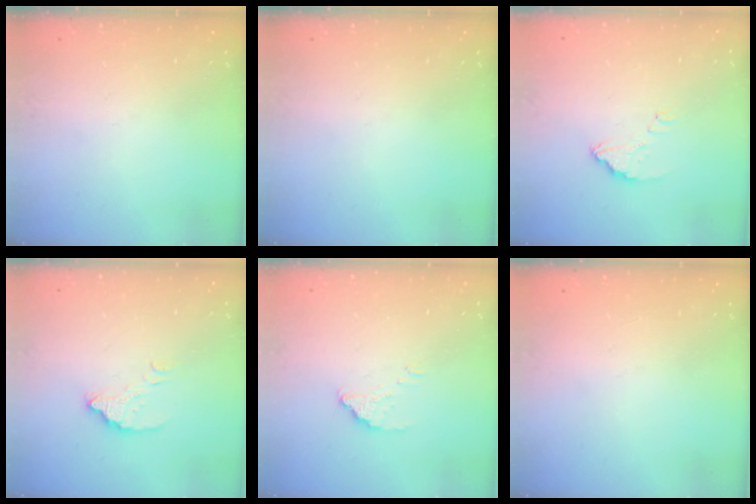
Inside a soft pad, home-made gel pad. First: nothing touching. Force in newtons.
{"total": 0.0}
{"total": 3.4, "press": 3.4, "slide": 0.3}
{"total": 4.1, "press": 4.1, "slide": 0.1}
{"total": 2.0, "press": 2.0, "slide": 0.1}
{"total": 2.3, "press": 2.3, "slide": 0.1}